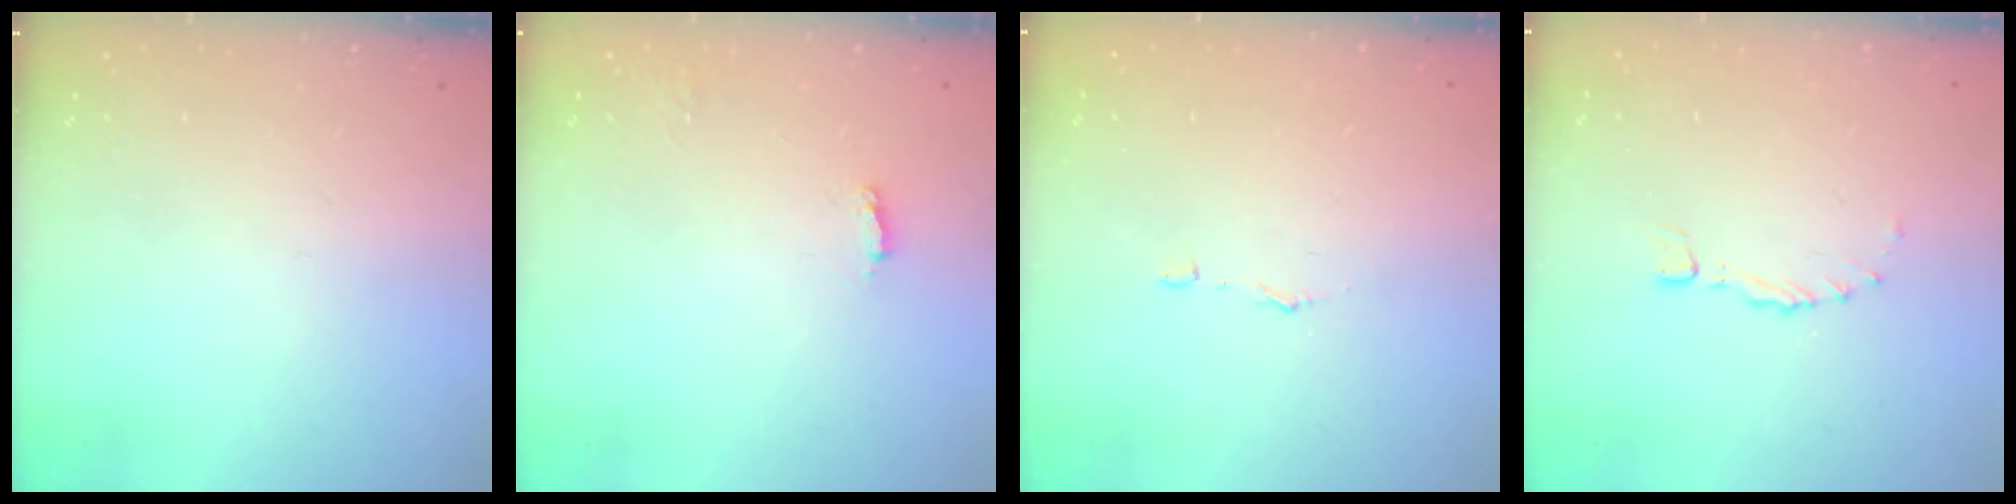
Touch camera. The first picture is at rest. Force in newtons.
{"total": 2.2, "press": 2.2, "slide": 0.1}
{"total": 2.9, "press": 2.9, "slide": 0.2}
{"total": 0.0}